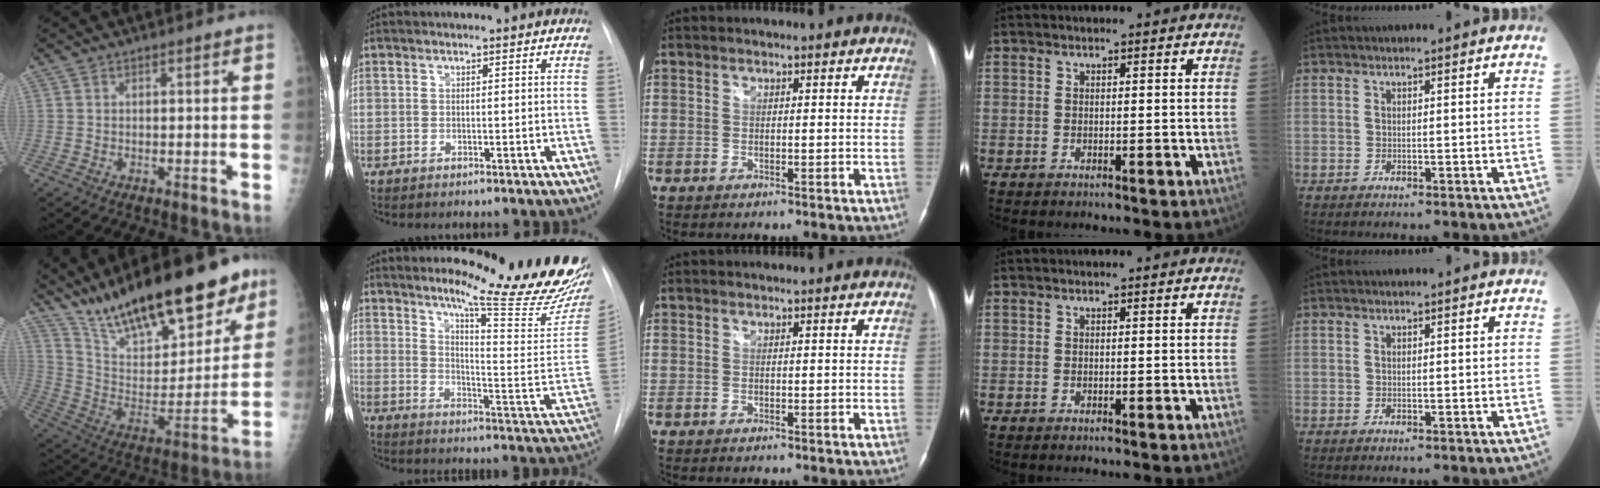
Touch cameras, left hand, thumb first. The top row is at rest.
{"thumb": {"total": 28.7, "force": [20.3, 10.1, 17.5], "torque": [-0.250, -0.059, 0.337]}, "index": {"total": 19.8, "force": [17.3, -0.7, 9.6], "torque": [-0.136, -0.108, 0.223]}}